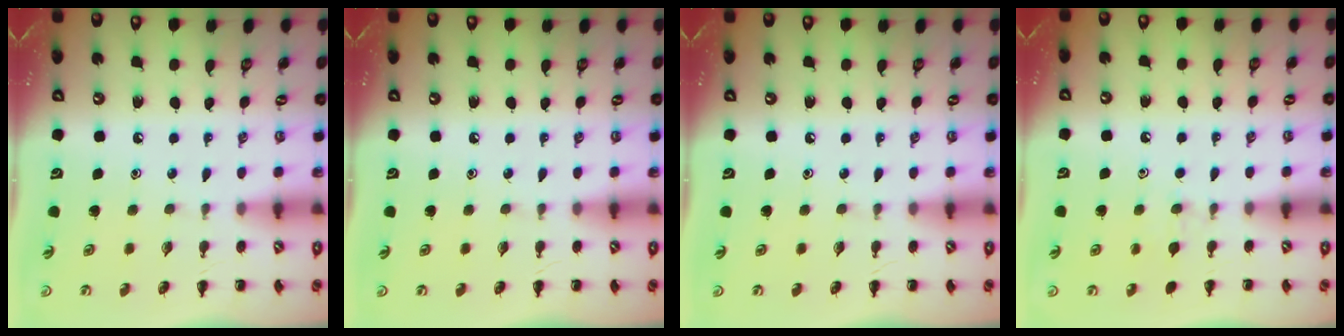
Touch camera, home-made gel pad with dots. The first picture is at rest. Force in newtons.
{"total": 0.0}
{"total": 0.0}
{"total": 4.5, "press": 4.3, "slide": 1.5}